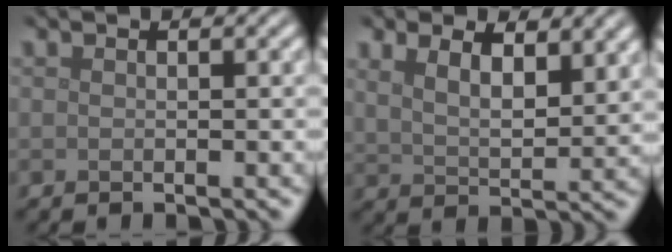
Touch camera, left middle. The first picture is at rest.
{"total": 5.2, "force": [3.3, 2.2, 3.4], "torque": [-0.064, -0.002, 0.055]}